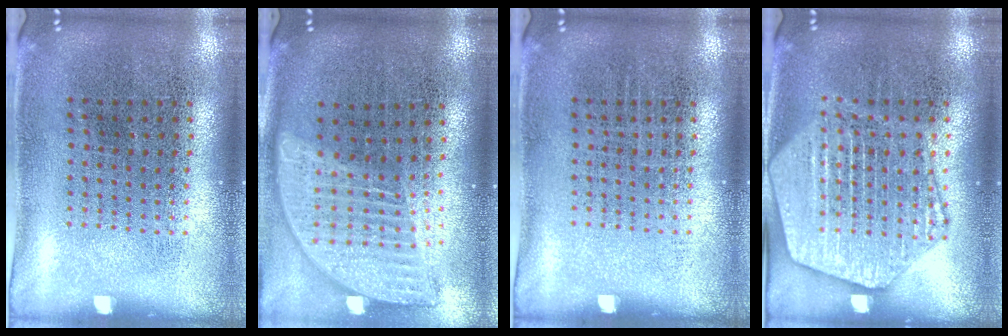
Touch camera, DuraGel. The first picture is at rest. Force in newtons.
{"total": 2.0, "press": 1.6, "slide": 1.2}
{"total": 0.0}
{"total": 4.0, "press": 3.9, "slide": 0.5}